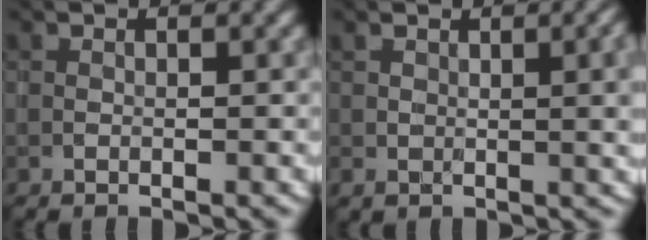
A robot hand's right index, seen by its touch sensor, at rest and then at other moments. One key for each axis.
{"total": 4.8, "fx": 0.9, "fy": 2.2, "fz": 4.2, "tx": -0.061, "ty": -0.008, "tz": 0.026}